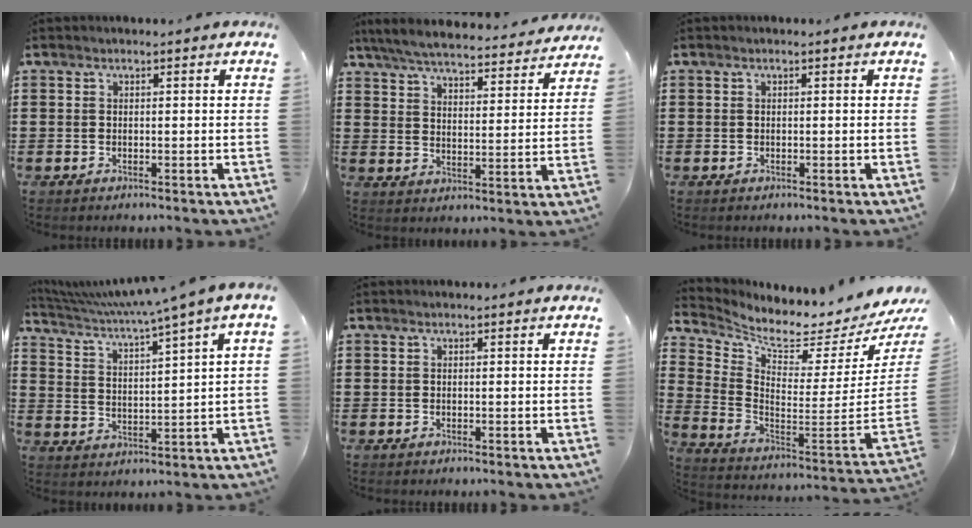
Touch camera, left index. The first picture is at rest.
{"total": 5.9, "force": [5.7, -0.1, 1.5], "torque": [-0.057, -0.040, 0.099]}
{"total": 0.0}
{"total": 4.0, "force": [3.2, -1.1, 2.2], "torque": [-0.060, -0.035, 0.047]}
{"total": 0.0}
{"total": 4.1, "force": [3.3, 0.6, 2.3], "torque": [-0.061, -0.058, 0.047]}